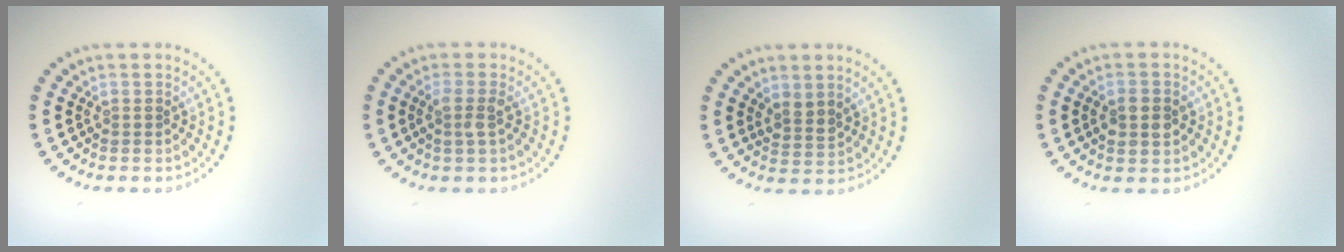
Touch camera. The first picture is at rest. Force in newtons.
{"total": 1.5, "press": 1.2, "slide": 0.9}
{"total": 1.5, "press": 1.2, "slide": 0.9}
{"total": 2.9, "press": 2.9, "slide": 0.1}